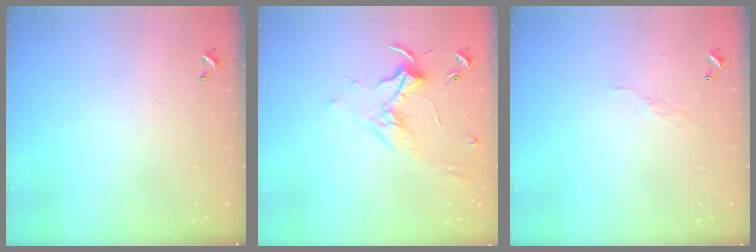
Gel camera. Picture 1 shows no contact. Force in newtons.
{"total": 1.8, "press": 1.6, "slide": 0.7}
{"total": 6.6, "press": 6.6, "slide": 0.7}